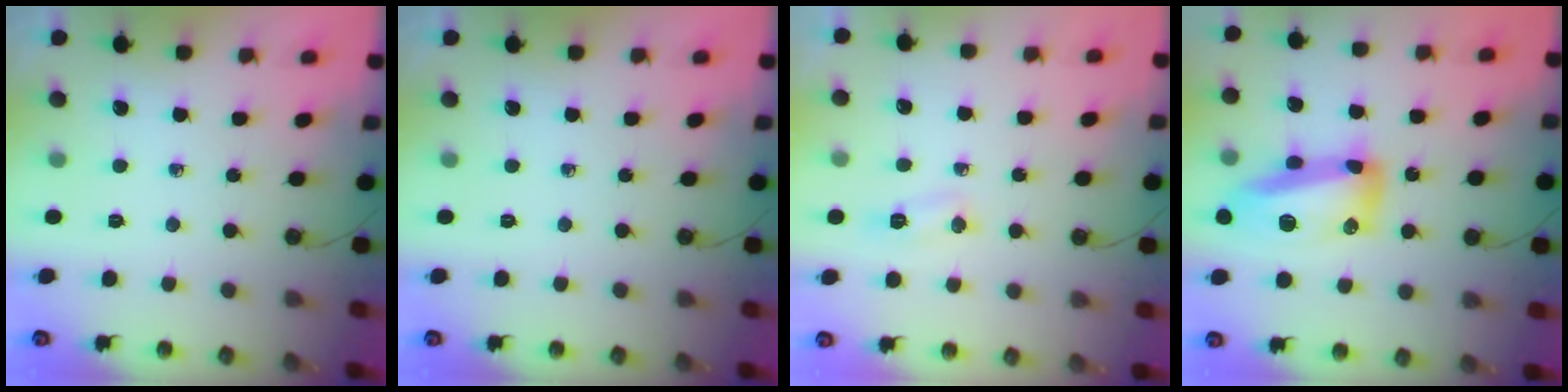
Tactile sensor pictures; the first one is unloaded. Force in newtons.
{"total": 0.0}
{"total": 4.2, "press": 4.1, "slide": 0.5}
{"total": 17.0, "press": 16.7, "slide": 2.9}